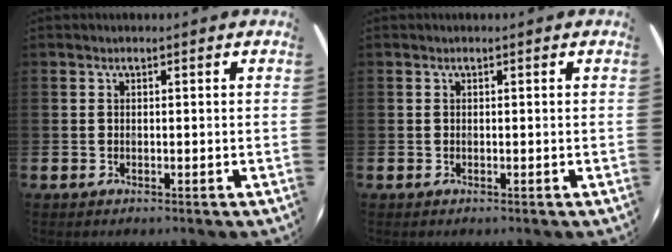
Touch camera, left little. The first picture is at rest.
{"total": 0.0}